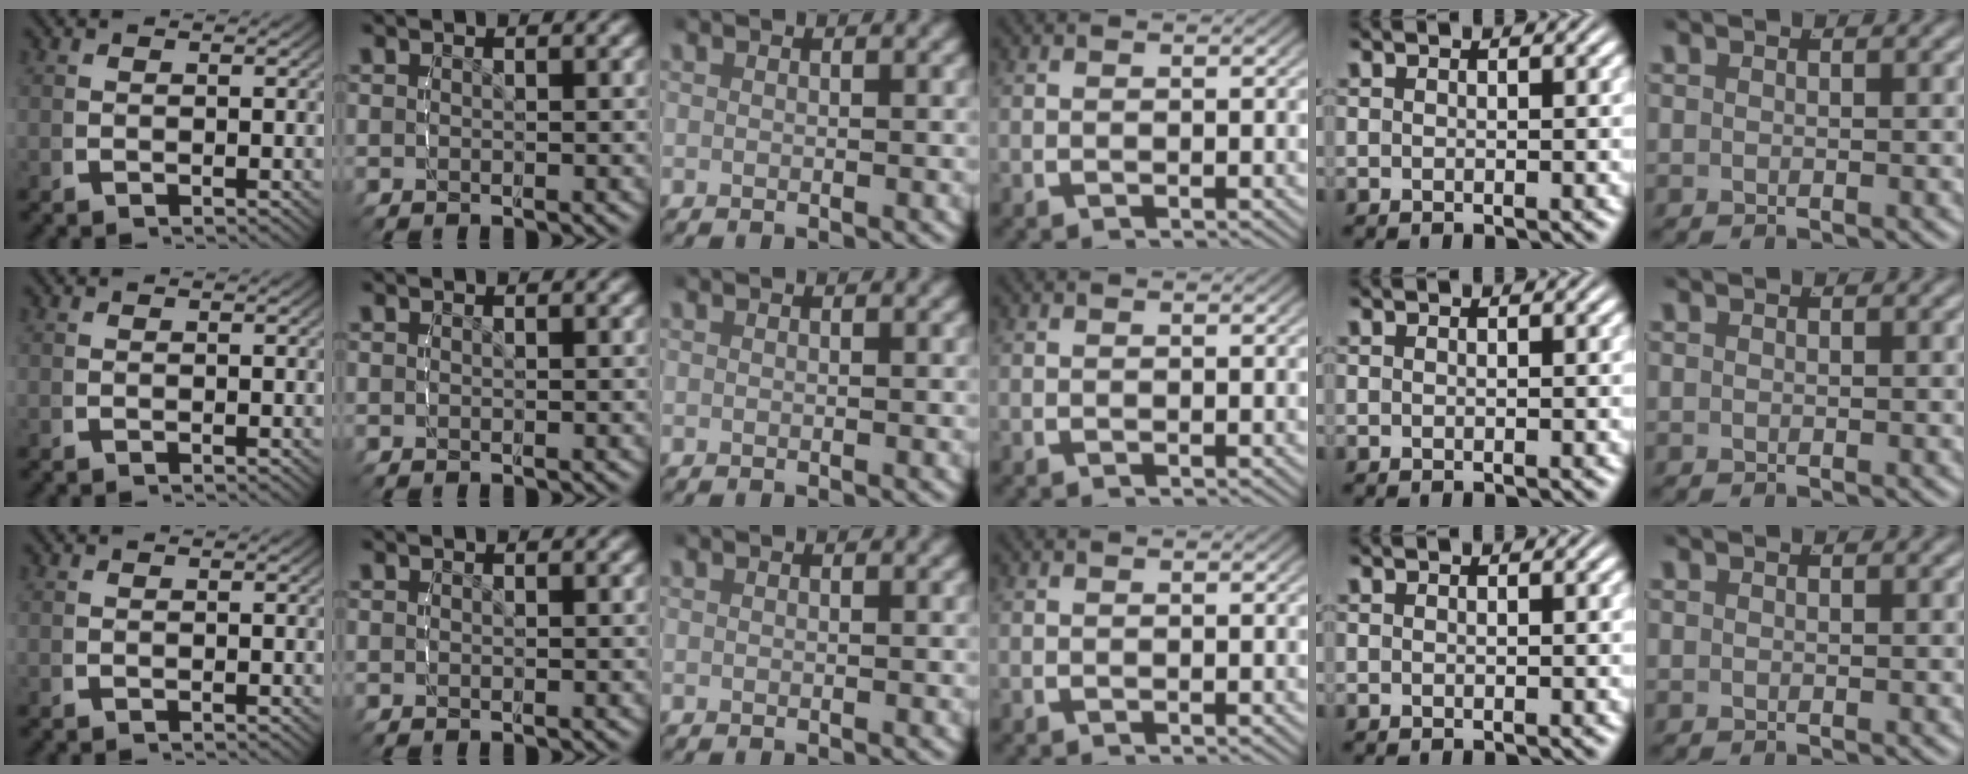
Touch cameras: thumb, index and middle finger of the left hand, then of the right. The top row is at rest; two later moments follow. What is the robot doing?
{"motion": "lift_and_place", "object": "cubes"}